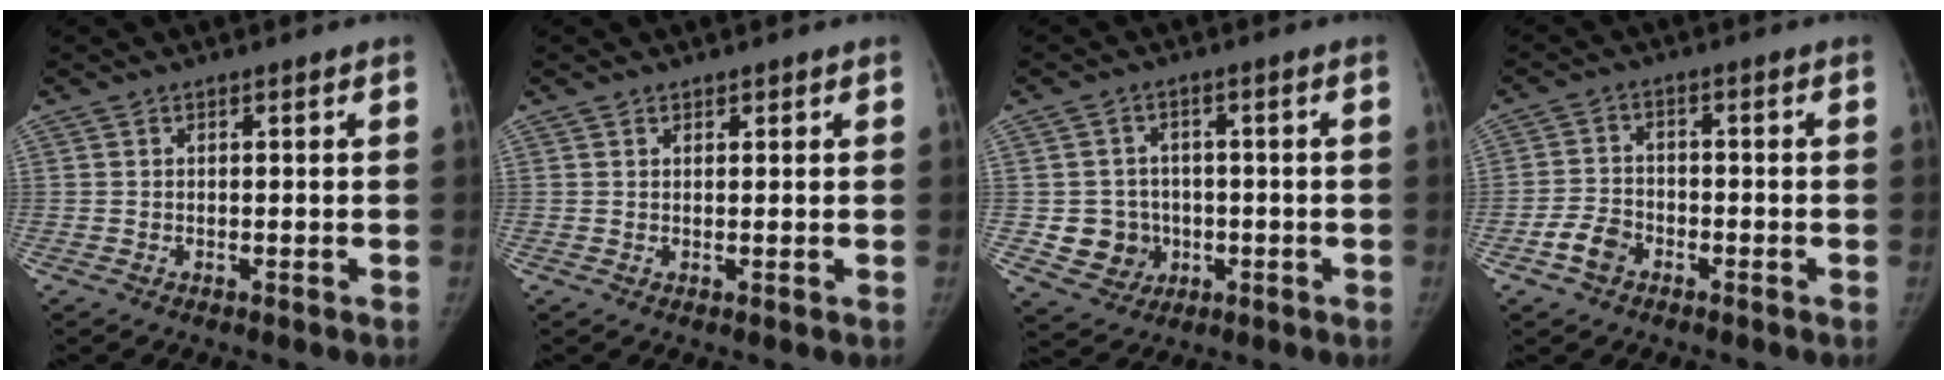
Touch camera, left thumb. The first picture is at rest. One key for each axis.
{"total": 0.9, "fx": 0.6, "fy": 0.6, "fz": 0.0, "tx": 0.015, "ty": -0.003, "tz": 0.004}
{"total": 7.3, "fx": -1.1, "fy": 6.9, "fz": 1.9, "tx": 0.003, "ty": 0.012, "tz": -0.011}
{"total": 5.0, "fx": -2.8, "fy": 3.6, "fz": 2.2, "tx": -0.032, "ty": 0.019, "tz": -0.053}